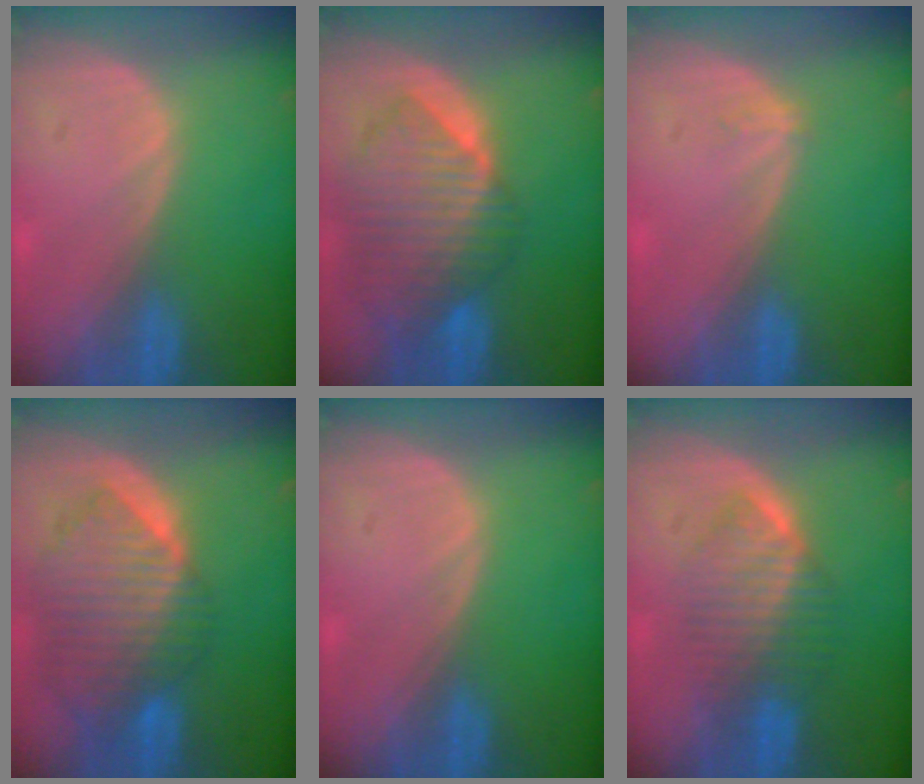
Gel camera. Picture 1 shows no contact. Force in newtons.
{"total": 10.4, "press": 9.0, "slide": 5.1}
{"total": 0.9, "press": 0.6, "slide": 0.6}
{"total": 10.3, "press": 9.0, "slide": 5.1}
{"total": 0.0}
{"total": 6.5, "press": 6.4, "slide": 1.0}